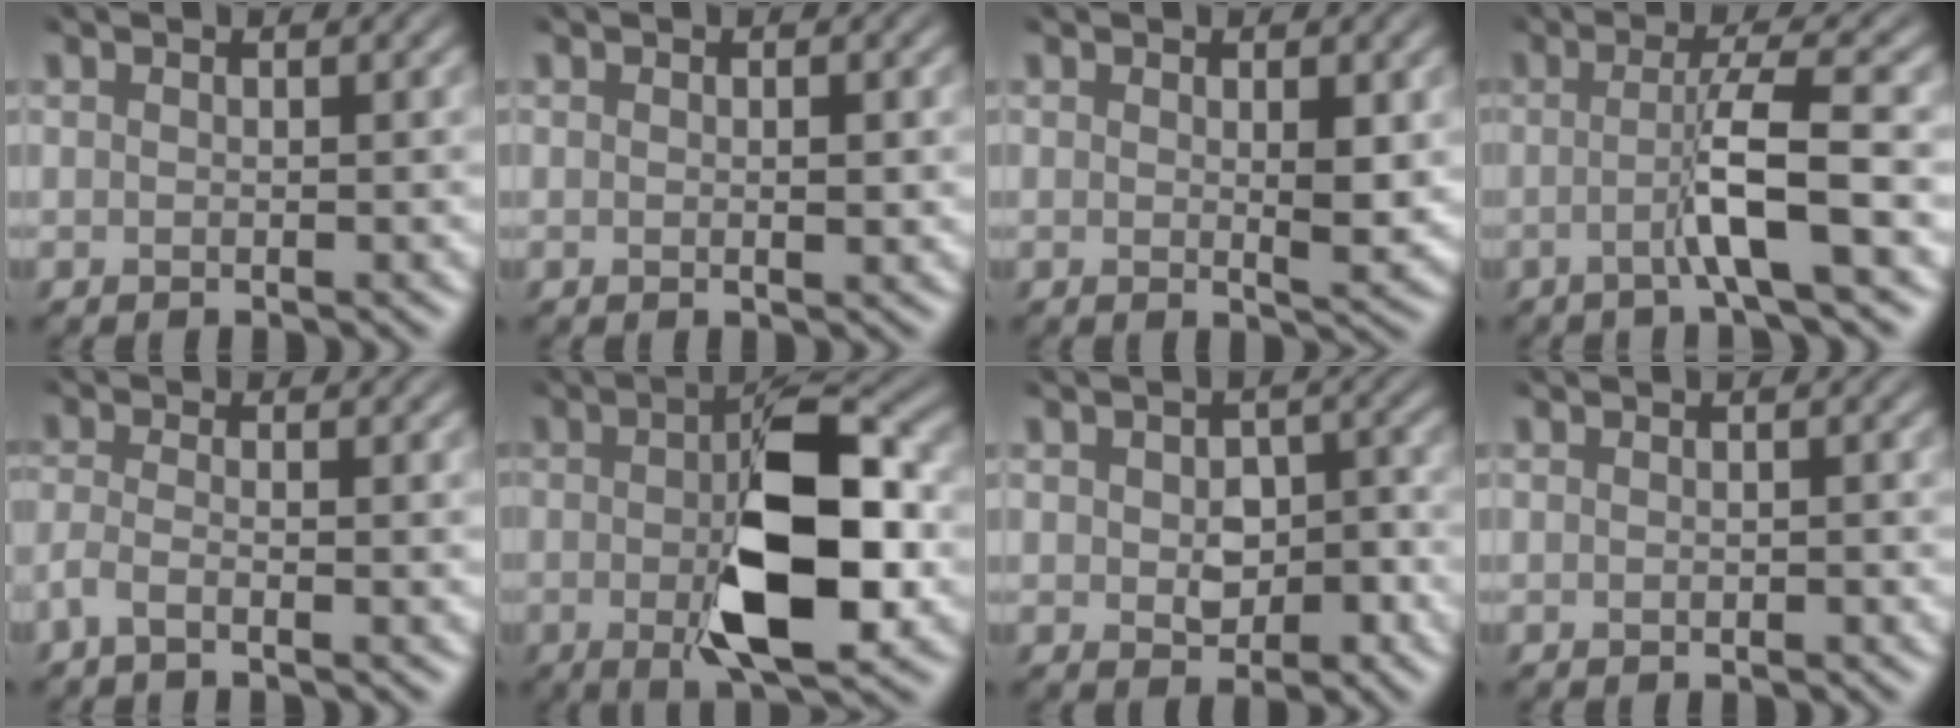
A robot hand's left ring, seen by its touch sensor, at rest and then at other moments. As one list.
[{"total": 0.9, "force": [-0.1, 0.3, 0.8], "torque": [-0.015, -0.002, 0.005]}, {"total": 2.3, "force": [0.5, 0.7, 2.1], "torque": [-0.038, -0.008, 0.015]}, {"total": 4.9, "force": [-1.5, 0.6, 4.6], "torque": [-0.073, -0.002, -0.031]}, {"total": 2.3, "force": [-1.6, 0.7, 1.5], "torque": [-0.022, -0.009, -0.037]}, {"total": 10.5, "force": [-1.6, 4.0, 9.6], "torque": [-0.143, 0.000, -0.027]}, {"total": 3.9, "force": [-1.1, 2.8, 2.5], "torque": [-0.041, -0.007, -0.007]}, {"total": 0.7, "force": [-0.2, 0.4, 0.6], "torque": [-0.005, -0.005, -0.004]}]